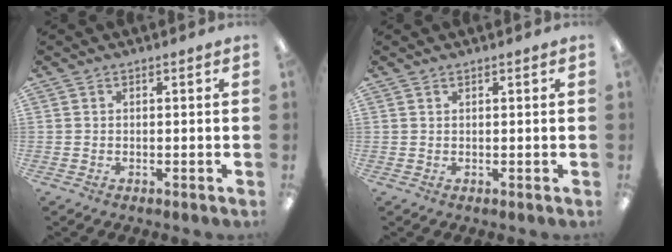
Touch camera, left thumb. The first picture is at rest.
{"total": 0.7, "force": [0.5, 0.2, 0.3], "torque": [-0.007, 0.001, 0.010]}